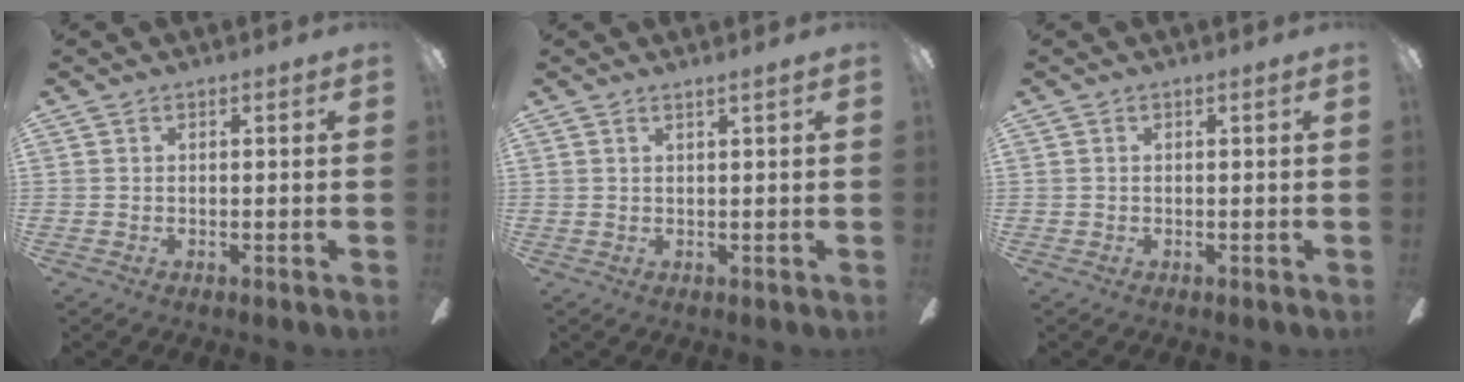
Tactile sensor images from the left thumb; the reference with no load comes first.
{"total": 1.3, "force": [1.1, 0.0, 0.7], "torque": [-0.016, 0.001, 0.019]}
{"total": 0.0}